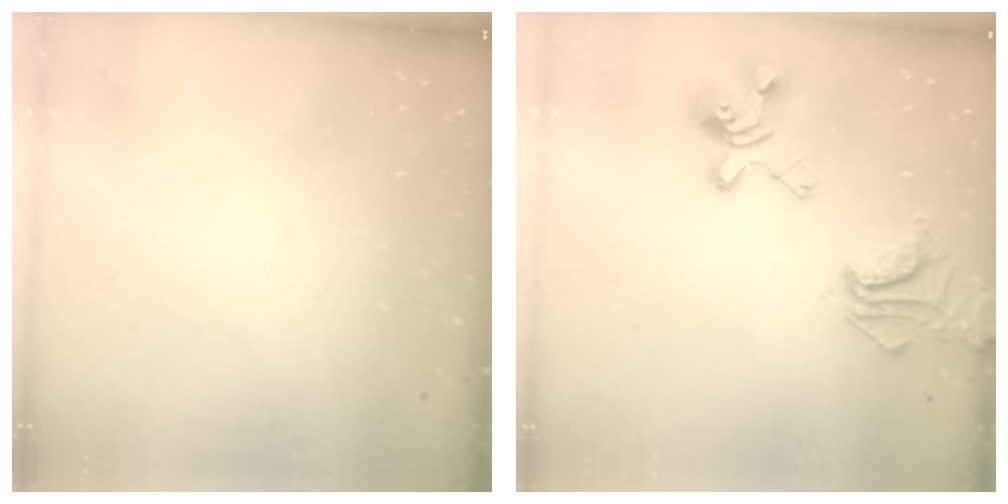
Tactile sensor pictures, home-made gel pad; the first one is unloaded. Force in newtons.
{"total": 14.4, "press": 14.1, "slide": 2.8}